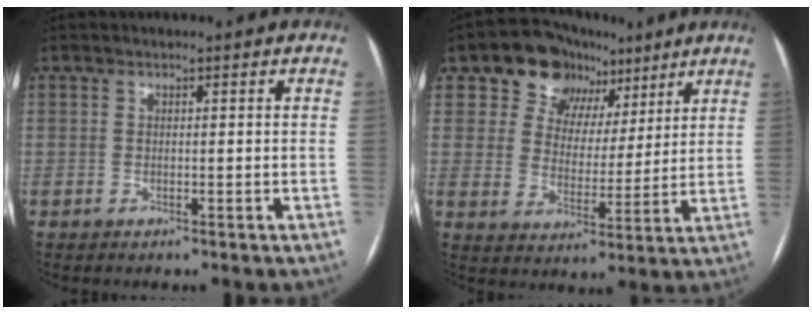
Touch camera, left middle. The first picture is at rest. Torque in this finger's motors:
{"motor_torque": [0.22, -0.15, 0.08, 0.01]}